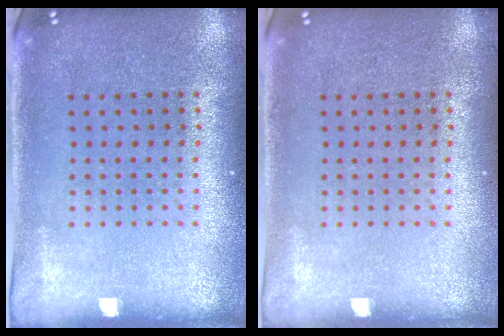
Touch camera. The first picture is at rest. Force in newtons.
{"total": 0.0}